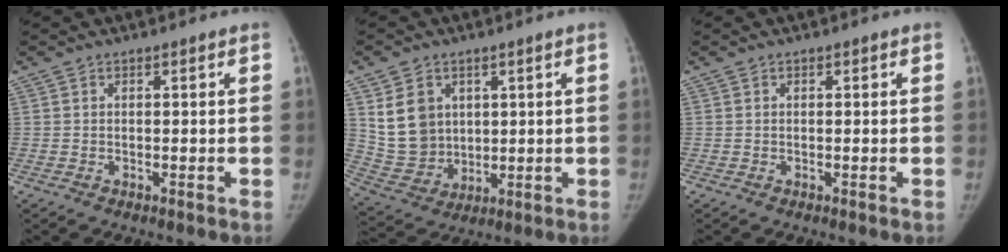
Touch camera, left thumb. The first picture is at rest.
{"total": 10.8, "force": [3.6, 8.7, 5.3], "torque": [-0.070, -0.021, 0.089]}
{"total": 0.0}